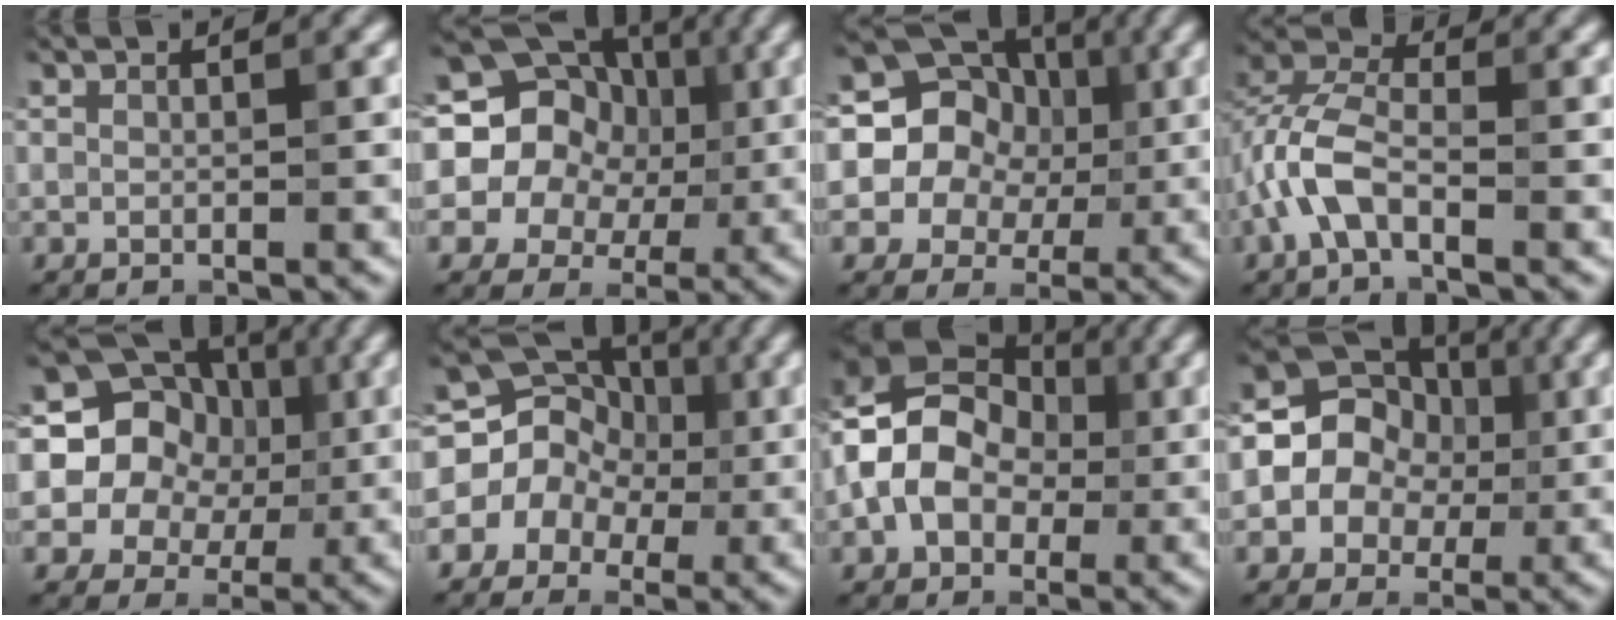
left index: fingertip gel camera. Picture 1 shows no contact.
{"total": 16.9, "force": [3.0, 15.2, 6.7], "torque": [-0.127, 0.039, 0.019]}
{"total": 13.5, "force": [2.2, 12.4, 4.9], "torque": [-0.104, 0.052, 0.017]}
{"total": 4.9, "force": [-1.8, 2.5, 3.8], "torque": [-0.089, 0.012, -0.046]}
{"total": 15.0, "force": [2.6, 13.6, 5.7], "torque": [-0.112, 0.047, 0.024]}
{"total": 9.8, "force": [-0.3, 8.9, 4.1], "torque": [-0.051, 0.058, -0.059]}
{"total": 8.6, "force": [-0.5, 6.6, 5.5], "torque": [-0.090, 0.012, -0.024]}
{"total": 8.3, "force": [0.4, 7.5, 3.5], "torque": [-0.040, 0.033, -0.023]}